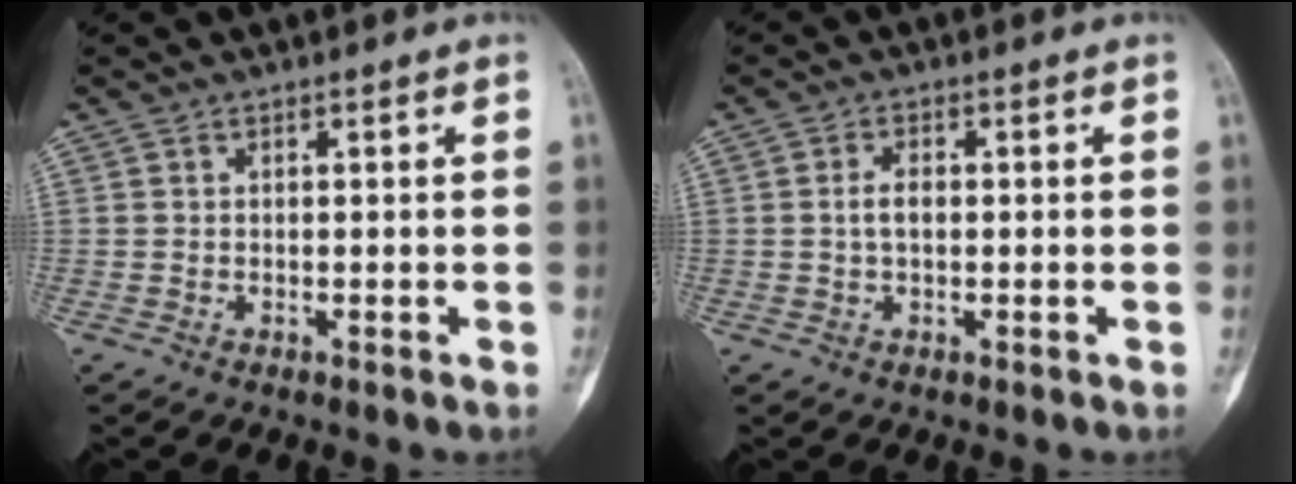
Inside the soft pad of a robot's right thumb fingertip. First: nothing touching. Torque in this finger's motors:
{"motor_torque": [0.23, 0.67, 0.04, -0.18, 0.23]}